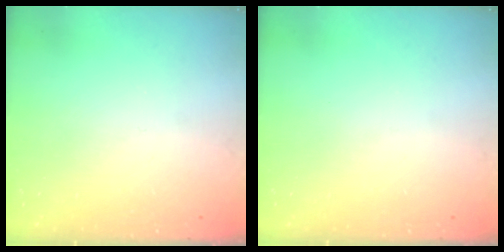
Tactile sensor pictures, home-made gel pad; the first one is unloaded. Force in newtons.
{"total": 0.0}